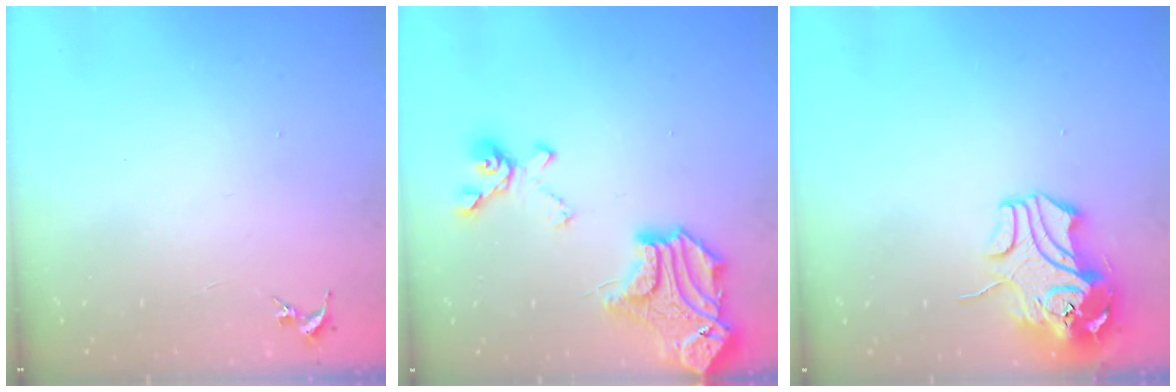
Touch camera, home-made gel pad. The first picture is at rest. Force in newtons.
{"total": 22.7, "press": 22.6, "slide": 2.4}
{"total": 12.1, "press": 12.0, "slide": 1.7}